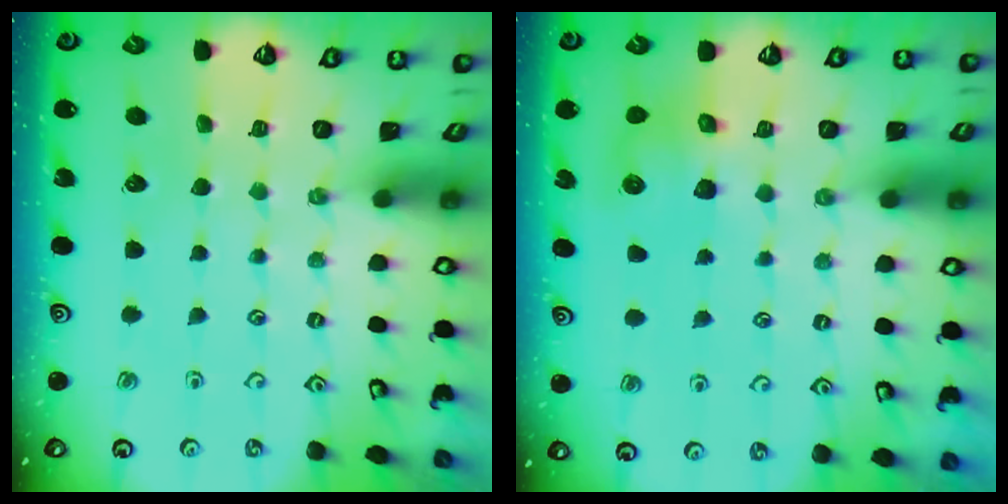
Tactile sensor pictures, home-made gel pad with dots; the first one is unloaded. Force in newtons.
{"total": 7.9, "press": 7.7, "slide": 1.6}